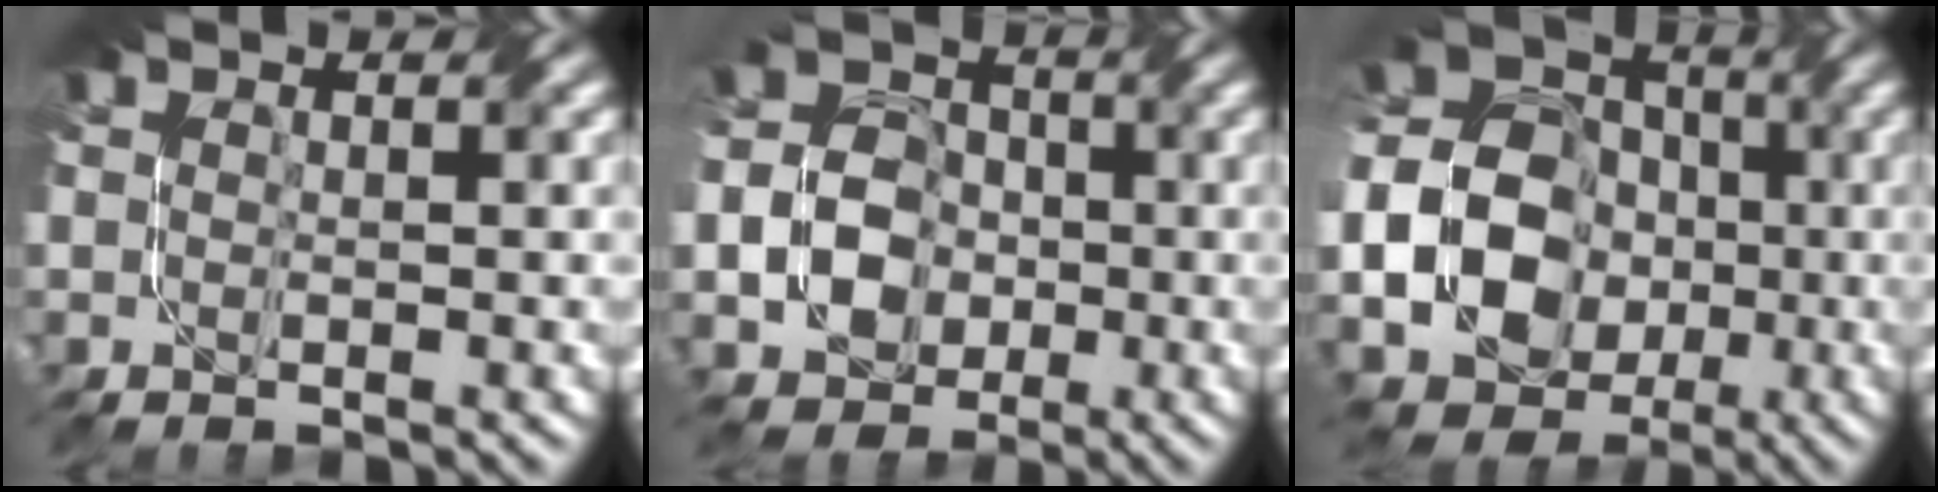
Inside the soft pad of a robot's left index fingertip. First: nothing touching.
{"total": 5.4, "force": [-2.1, 4.1, 2.7], "torque": [-0.041, -0.001, -0.054]}
{"total": 17.3, "force": [-4.4, 15.1, 7.3], "torque": [-0.156, -0.019, -0.104]}